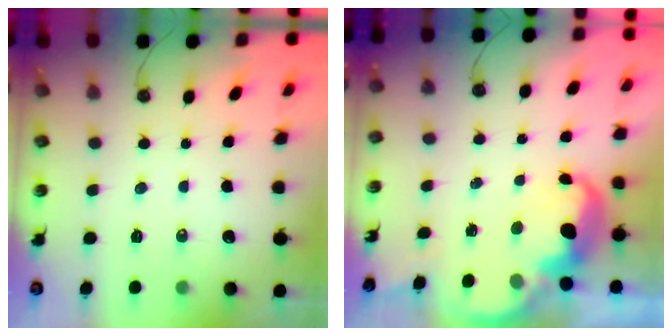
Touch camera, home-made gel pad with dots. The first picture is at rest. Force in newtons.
{"total": 7.1, "press": 7.1, "slide": 0.6}